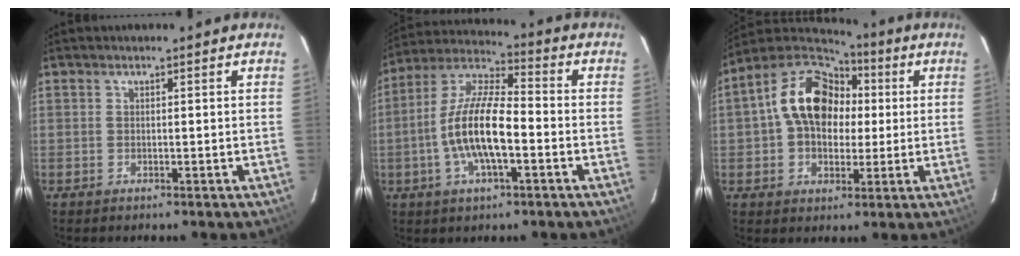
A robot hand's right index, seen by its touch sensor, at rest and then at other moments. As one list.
[{"total": 13.7, "force": [-3.5, 4.5, 12.5], "torque": [-0.249, 0.001, -0.070]}, {"total": 15.4, "force": [2.2, 11.5, 10.1], "torque": [-0.197, 0.043, 0.037]}]